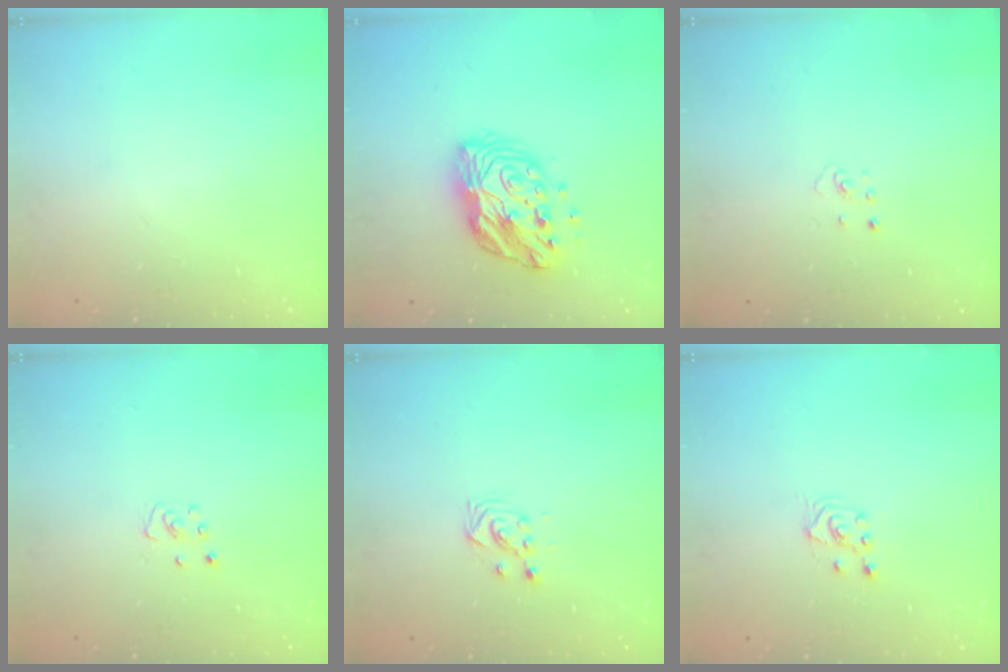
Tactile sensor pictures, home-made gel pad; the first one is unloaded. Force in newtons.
{"total": 12.7, "press": 12.7, "slide": 0.6}
{"total": 2.0, "press": 2.0, "slide": 0.3}
{"total": 3.4, "press": 3.4, "slide": 0.3}
{"total": 2.9, "press": 2.9, "slide": 0.3}
{"total": 2.1, "press": 2.0, "slide": 0.8}